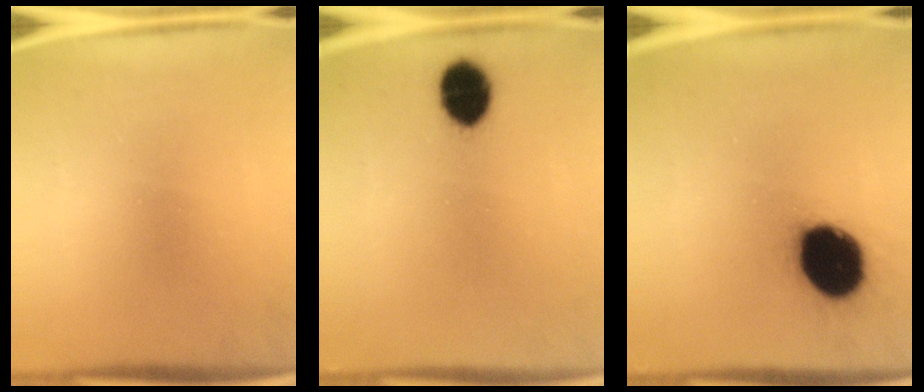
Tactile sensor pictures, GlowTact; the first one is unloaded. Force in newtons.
{"total": 8.4}
{"total": 18.6}